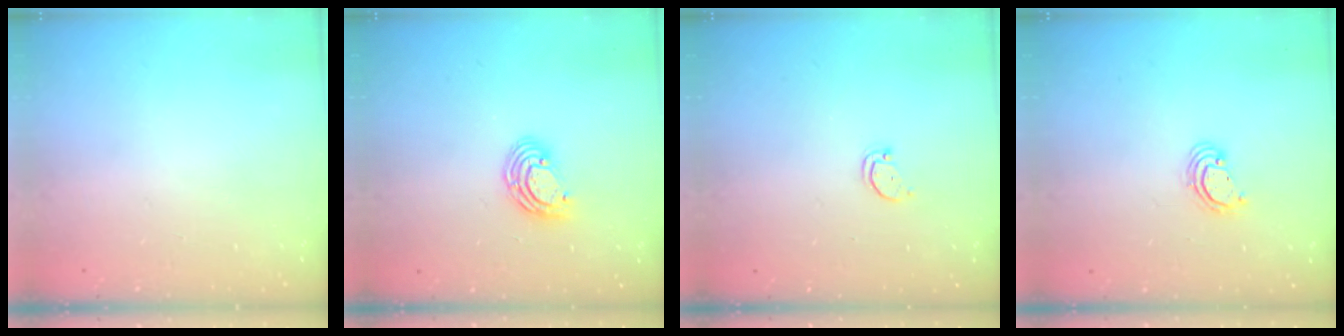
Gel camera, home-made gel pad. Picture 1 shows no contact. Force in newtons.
{"total": 7.5, "press": 7.4, "slide": 1.3}
{"total": 1.8, "press": 1.8, "slide": 0.1}
{"total": 2.8, "press": 2.8, "slide": 0.2}